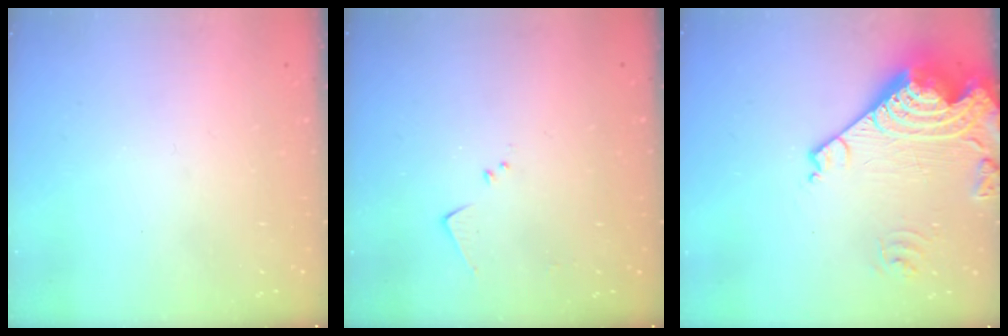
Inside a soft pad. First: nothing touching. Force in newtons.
{"total": 5.8, "press": 5.7, "slide": 0.8}
{"total": 22.2, "press": 22.0, "slide": 2.9}